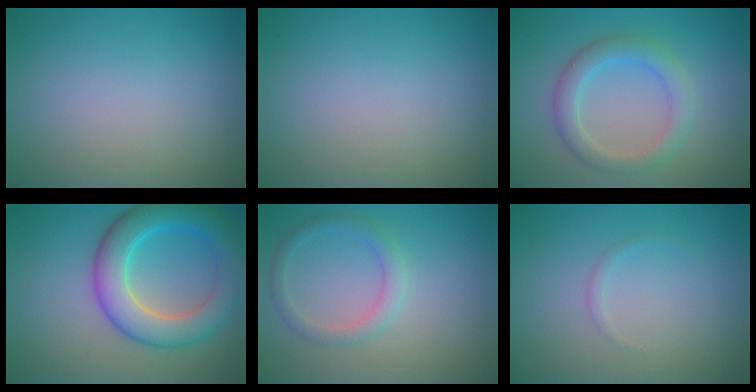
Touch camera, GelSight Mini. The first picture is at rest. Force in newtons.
{"total": 0.0}
{"total": 3.5, "press": 3.5, "slide": 0.2}
{"total": 7.1, "press": 7.1, "slide": 0.1}
{"total": 2.0, "press": 2.0, "slide": 0.1}
{"total": 0.6, "press": 0.6, "slide": 0.0}